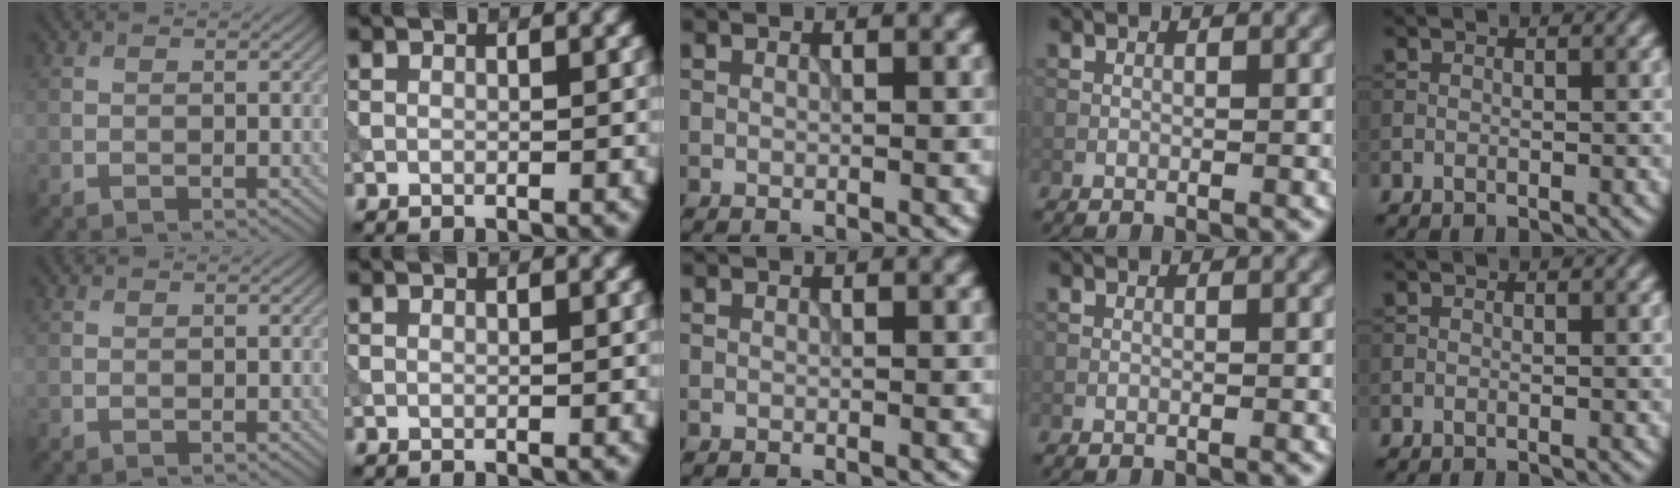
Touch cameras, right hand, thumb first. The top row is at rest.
{}